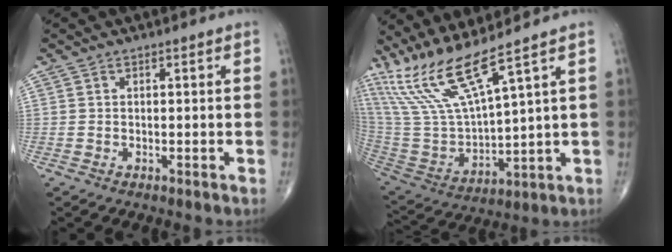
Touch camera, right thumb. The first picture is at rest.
{"total": 14.5, "force": [11.0, 0.3, 9.4], "torque": [-0.204, -0.058, 0.237]}